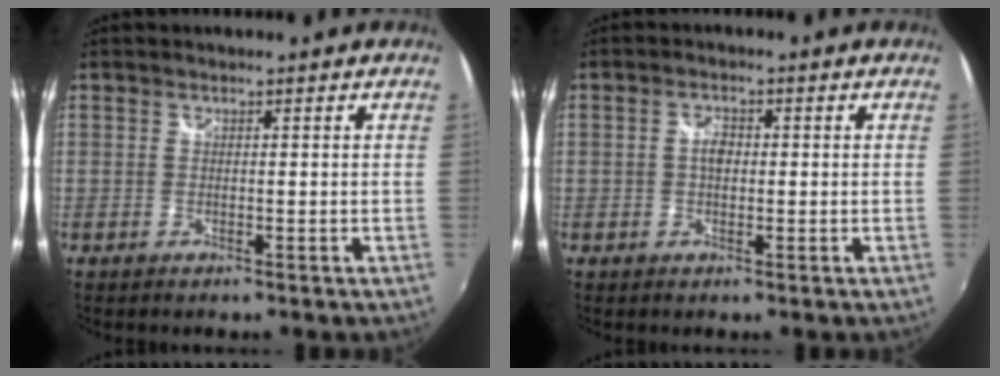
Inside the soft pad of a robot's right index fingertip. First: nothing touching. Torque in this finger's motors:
{"motor_torque": [0.74, 0.04, 0.31, 0.05]}